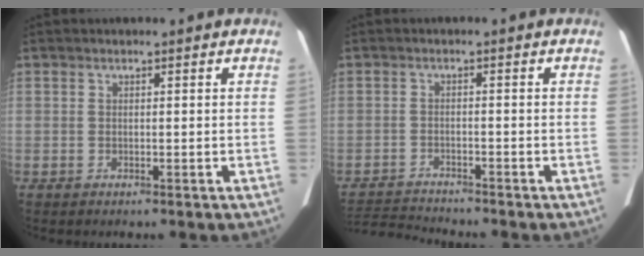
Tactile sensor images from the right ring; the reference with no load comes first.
{"total": 5.6, "force": [-5.5, -0.7, 0.0], "torque": [-0.007, -0.010, -0.097]}